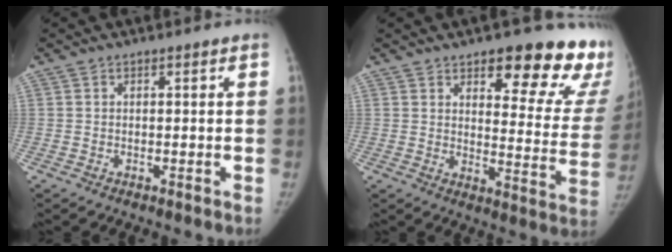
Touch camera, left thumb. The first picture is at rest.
{"total": 21.9, "force": [14.0, 7.9, 14.9], "torque": [-0.135, -0.077, 0.168]}